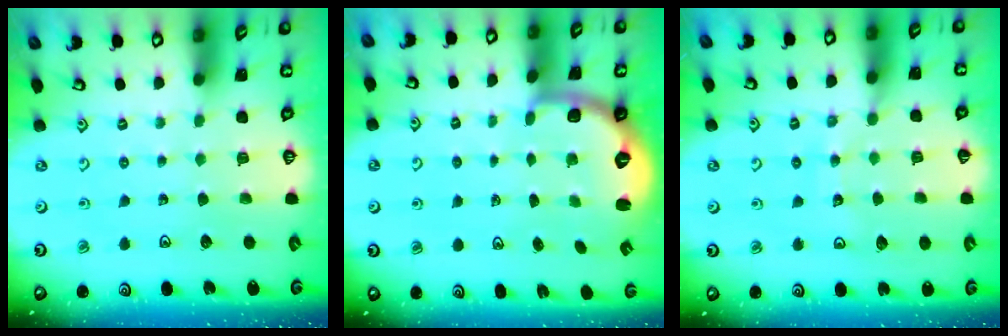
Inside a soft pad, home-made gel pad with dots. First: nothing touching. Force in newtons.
{"total": 2.7, "press": 1.7, "slide": 2.1}
{"total": 9.9, "press": 9.8, "slide": 1.2}